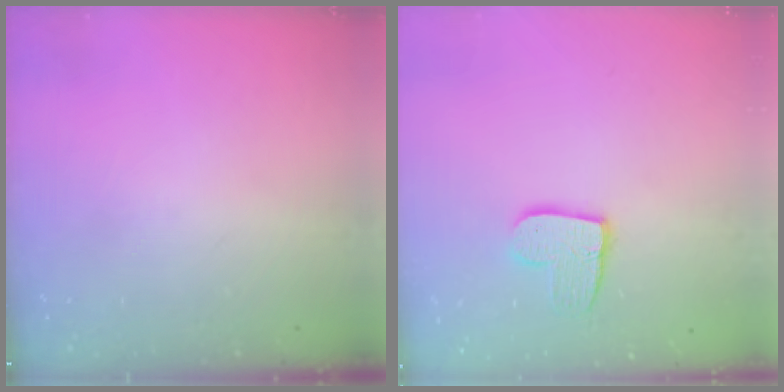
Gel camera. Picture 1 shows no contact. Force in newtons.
{"total": 10.5, "press": 10.5, "slide": 0.8}